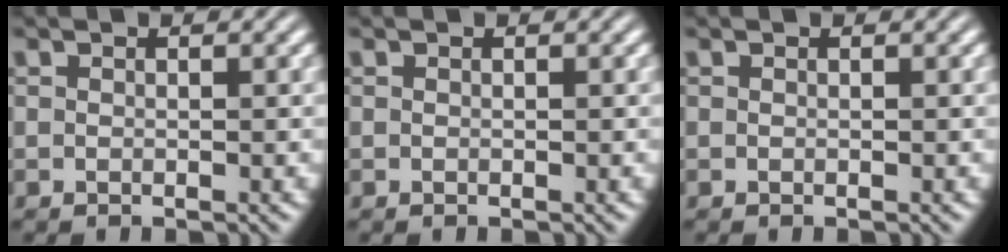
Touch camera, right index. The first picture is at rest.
{"total": 0.0}
{"total": 0.0}